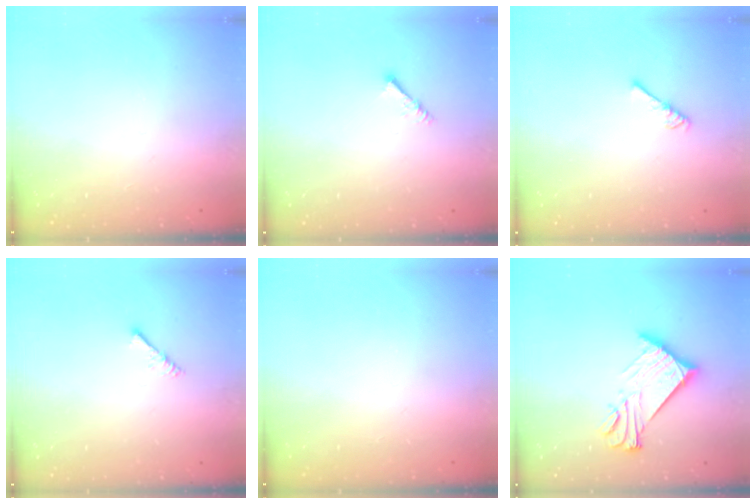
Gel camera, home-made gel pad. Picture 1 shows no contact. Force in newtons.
{"total": 1.6, "press": 1.5, "slide": 0.3}
{"total": 2.7, "press": 2.6, "slide": 0.4}
{"total": 2.0, "press": 1.9, "slide": 0.4}
{"total": 0.0}
{"total": 12.0, "press": 12.0, "slide": 0.6}